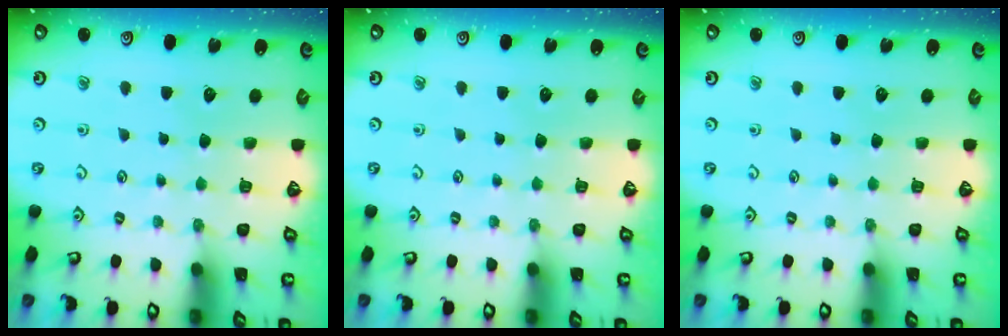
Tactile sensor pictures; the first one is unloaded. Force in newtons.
{"total": 0.0}
{"total": 0.0}